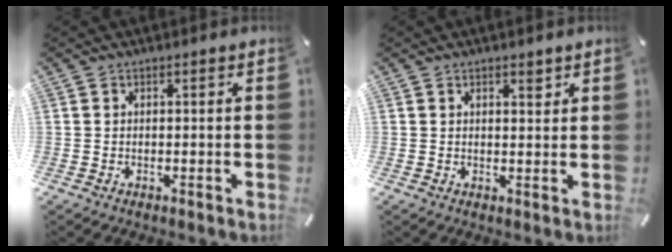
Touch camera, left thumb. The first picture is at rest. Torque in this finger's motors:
{"motor_torque": [0.05, -0.32, -0.01, 0.04, -0.01]}